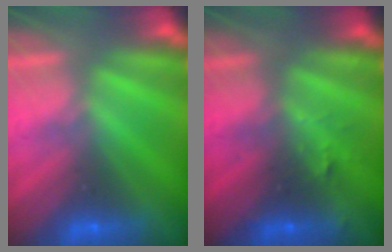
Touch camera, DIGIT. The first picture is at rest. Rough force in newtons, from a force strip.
{"total": 2.9}